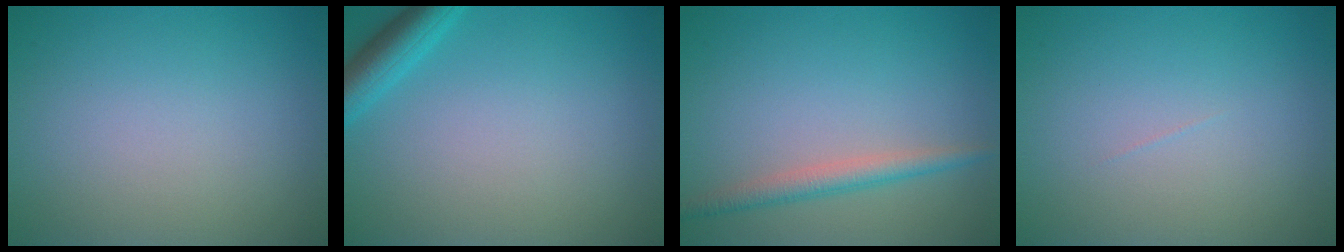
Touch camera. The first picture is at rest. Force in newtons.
{"total": 2.9, "press": 2.9, "slide": 0.2}
{"total": 2.4, "press": 2.4, "slide": 0.0}
{"total": 0.0}